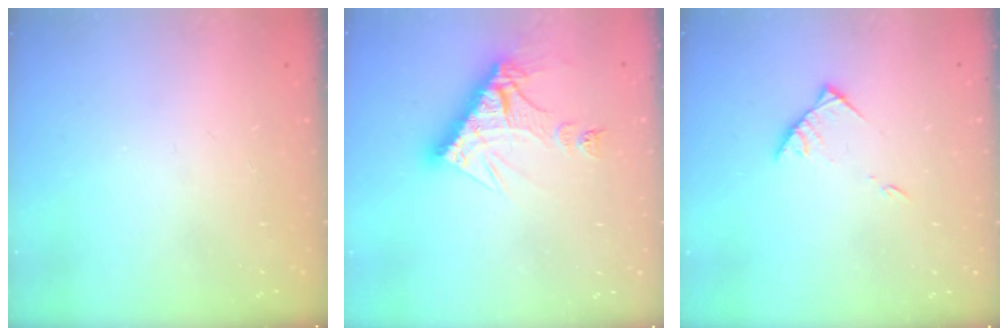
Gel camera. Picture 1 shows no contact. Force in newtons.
{"total": 12.1, "press": 12.1, "slide": 1.2}
{"total": 4.2, "press": 4.1, "slide": 0.6}